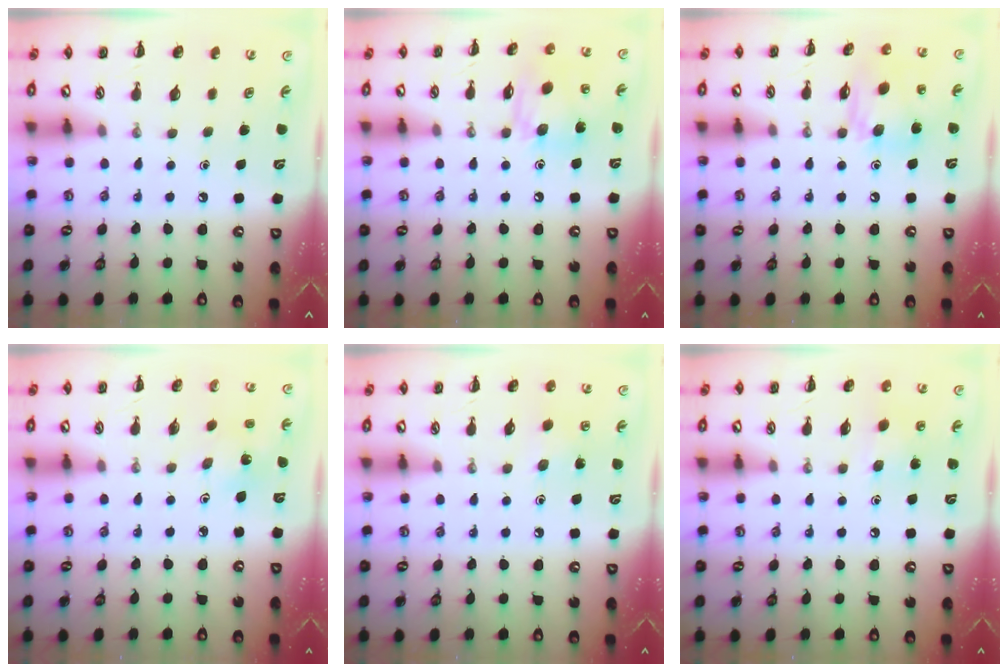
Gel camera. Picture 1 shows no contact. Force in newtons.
{"total": 11.9, "press": 11.8, "slide": 1.4}
{"total": 13.2, "press": 12.9, "slide": 2.9}
{"total": 3.0, "press": 2.8, "slide": 1.0}
{"total": 5.8, "press": 5.7, "slide": 1.3}
{"total": 4.6, "press": 4.5, "slide": 0.9}